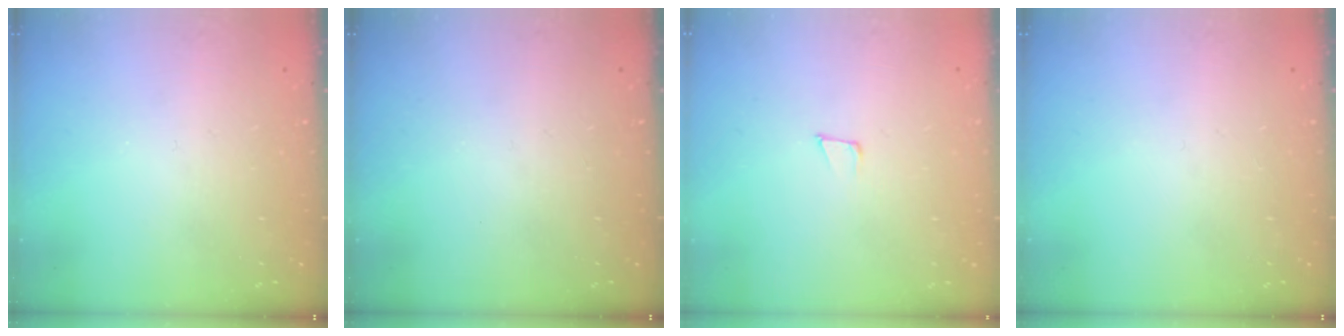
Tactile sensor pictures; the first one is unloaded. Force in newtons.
{"total": 0.0}
{"total": 4.9, "press": 4.7, "slide": 1.0}
{"total": 0.0}